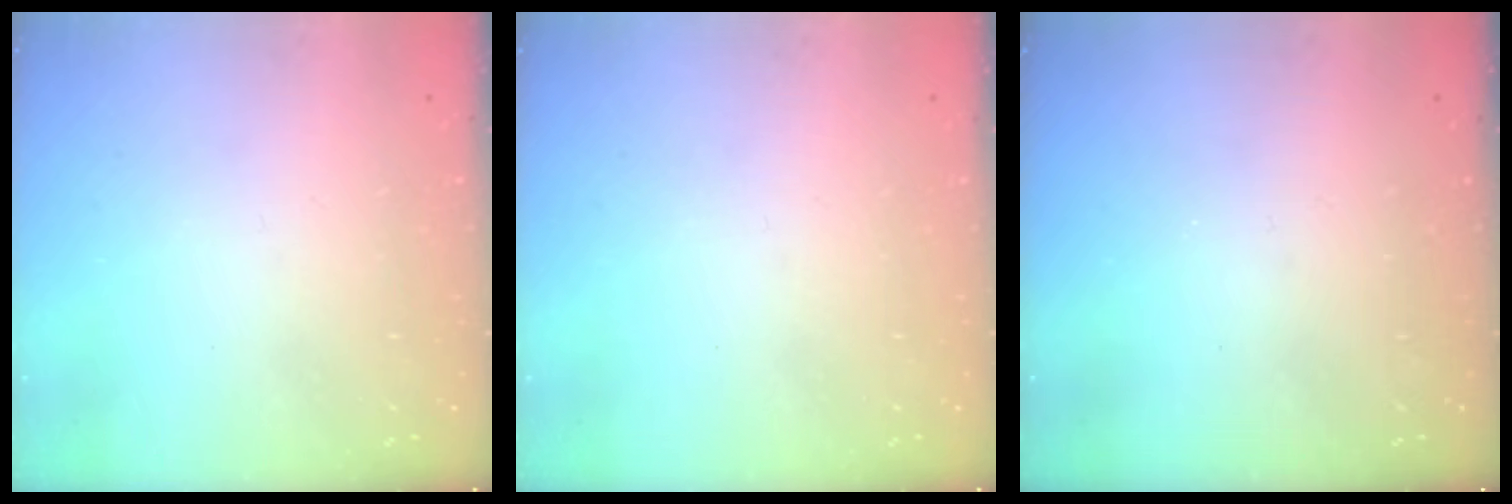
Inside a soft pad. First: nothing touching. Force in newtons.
{"total": 0.0}
{"total": 0.0}